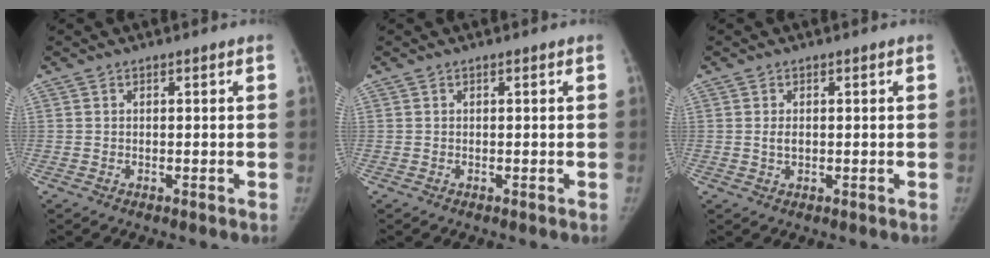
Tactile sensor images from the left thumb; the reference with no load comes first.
{"total": 0.0}
{"total": 1.6, "force": [0.2, 0.9, 1.3], "torque": [-0.022, -0.003, 0.005]}